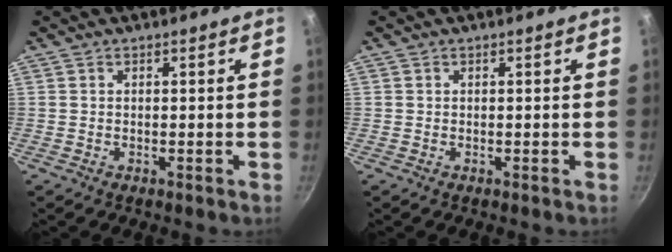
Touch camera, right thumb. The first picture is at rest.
{"total": 0.0}